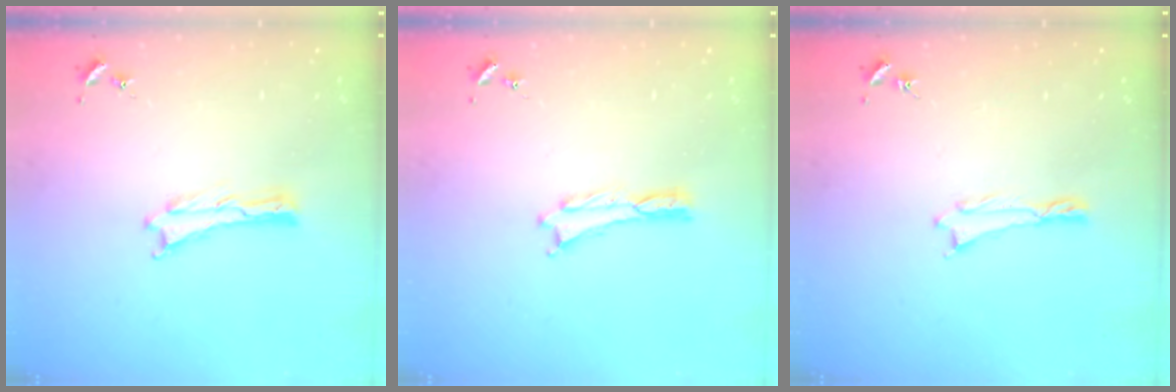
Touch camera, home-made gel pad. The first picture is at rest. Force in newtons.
{"total": 0.0}
{"total": 0.5, "press": 0.5, "slide": 0.2}